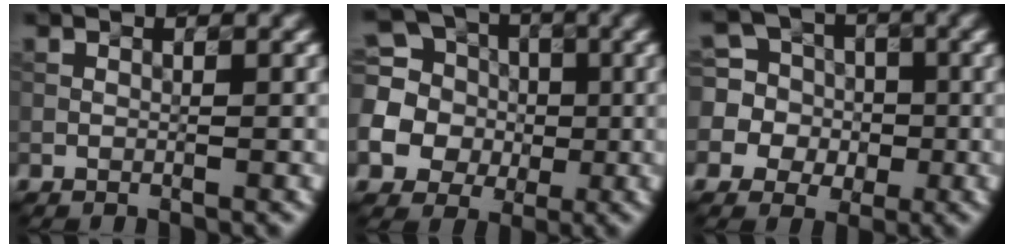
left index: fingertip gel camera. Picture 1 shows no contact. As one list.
[{"total": 10.8, "force": [0.5, 9.9, 4.2], "torque": [-0.151, 0.026, -0.015]}, {"total": 7.1, "force": [0.5, 6.9, 1.9], "torque": [-0.059, 0.041, -0.014]}]